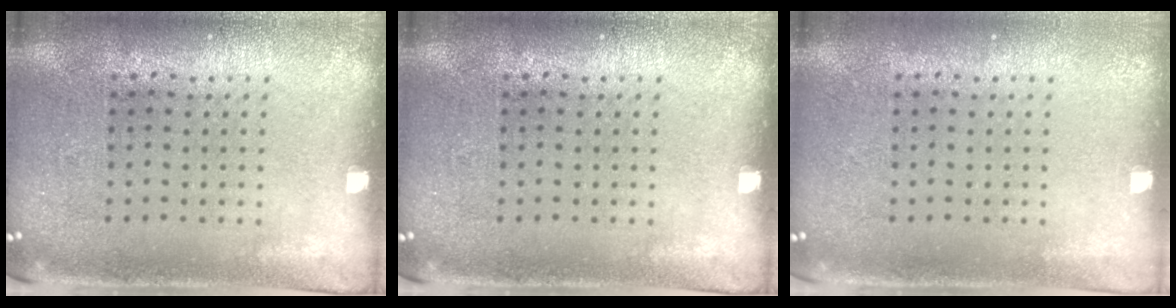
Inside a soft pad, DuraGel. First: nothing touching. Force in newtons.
{"total": 0.0}
{"total": 0.0}